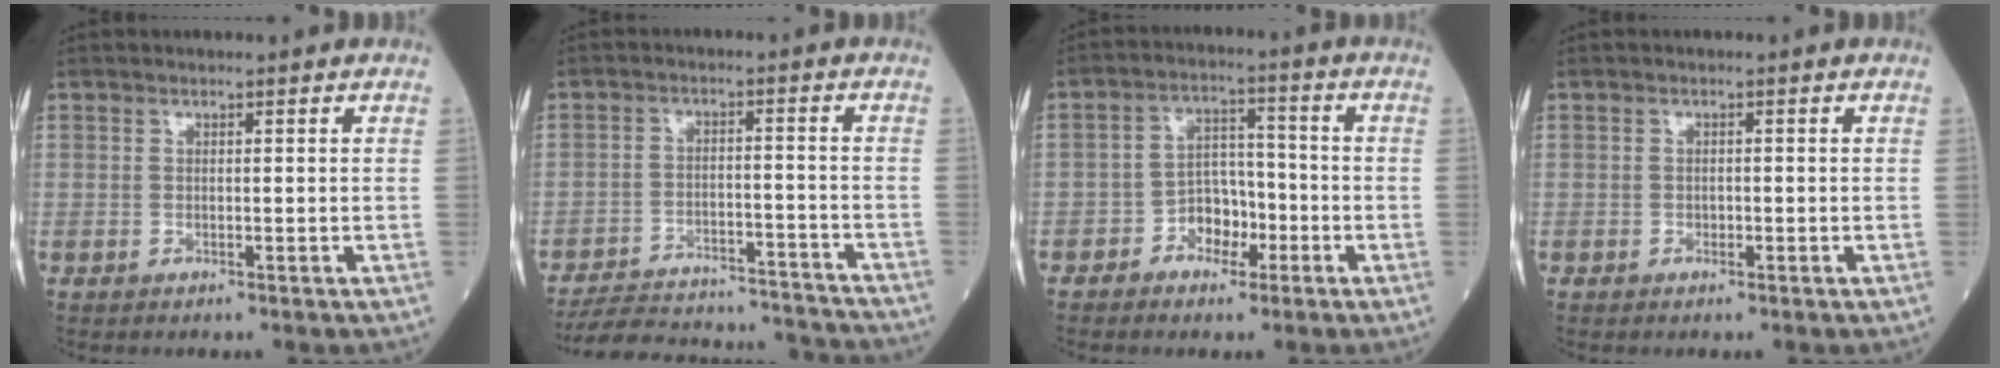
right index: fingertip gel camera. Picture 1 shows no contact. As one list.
[{"total": 18.7, "force": [-18.0, 2.7, 4.1], "torque": [-0.084, 0.001, -0.249]}, {"total": 5.9, "force": [-2.8, 3.8, 3.6], "torque": [-0.057, 0.019, -0.049]}, {"total": 0.7, "force": [-0.3, 0.5, 0.4], "torque": [-0.006, 0.002, -0.004]}]